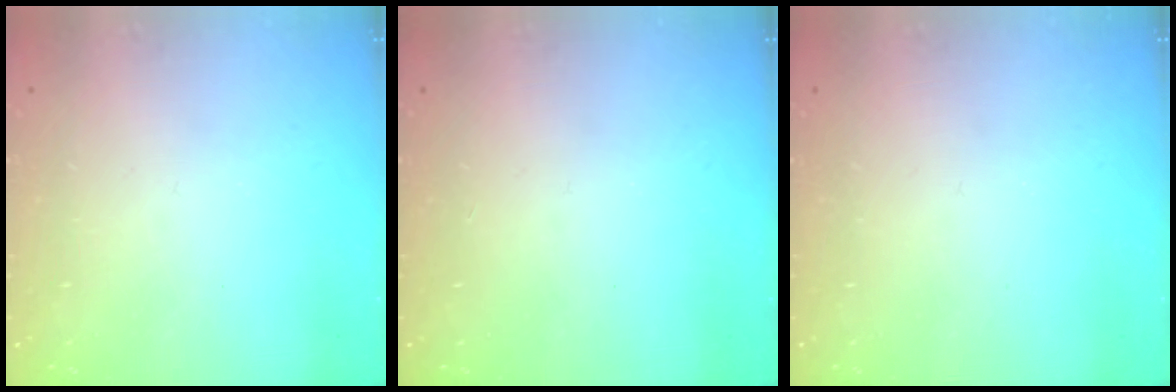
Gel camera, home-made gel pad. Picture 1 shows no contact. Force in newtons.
{"total": 1.1, "press": 1.1, "slide": 0.1}
{"total": 0.0}